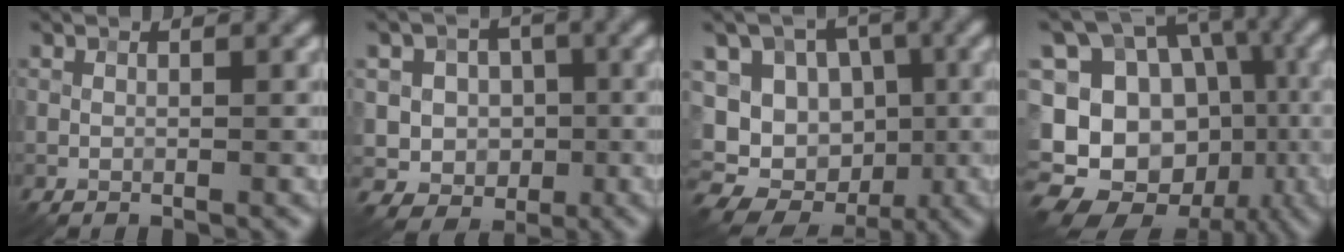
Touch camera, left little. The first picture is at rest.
{"total": 5.1, "force": [-0.1, 4.8, 1.8], "torque": [-0.002, 0.016, -0.027]}
{"total": 13.6, "force": [-2.0, 11.8, 6.4], "torque": [-0.111, 0.017, -0.049]}
{"total": 18.5, "force": [-5.8, 15.1, 8.9], "torque": [-0.185, -0.013, -0.080]}